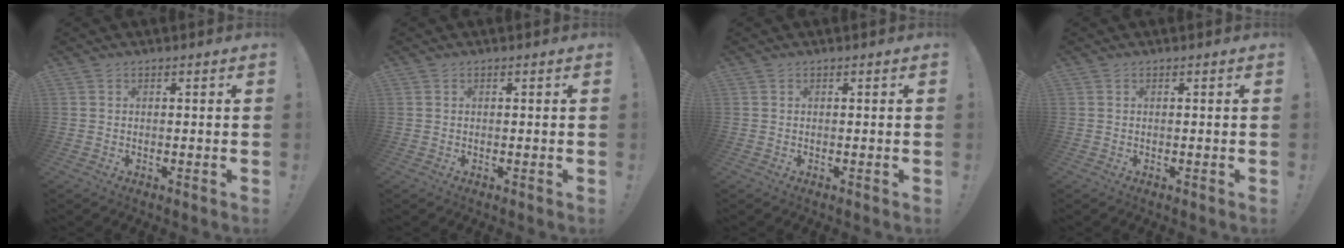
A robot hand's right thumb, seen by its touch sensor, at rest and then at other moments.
{"total": 0.0}
{"total": 0.0}
{"total": 0.0}